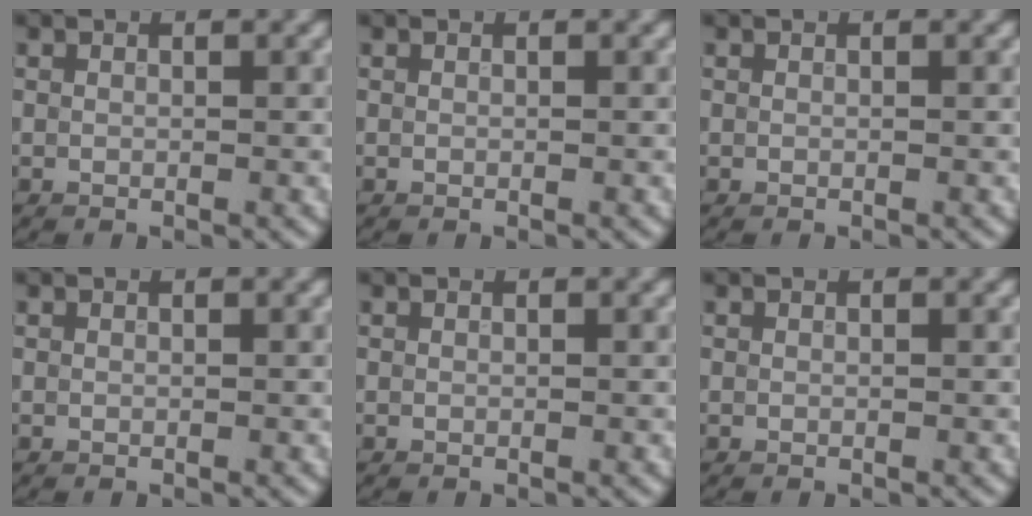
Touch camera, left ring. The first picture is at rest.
{"total": 0.0}
{"total": 0.0}
{"total": 0.0}
{"total": 0.0}
{"total": 0.0}